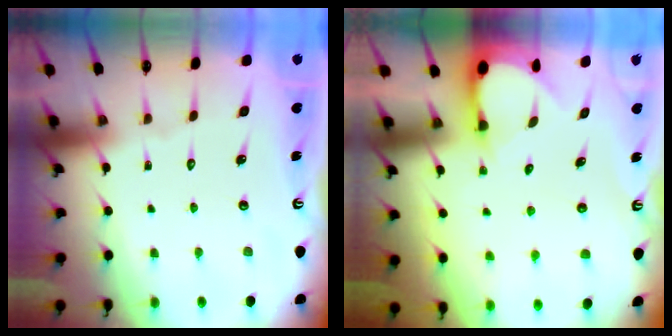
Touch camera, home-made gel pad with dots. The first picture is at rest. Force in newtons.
{"total": 2.8, "press": 2.8, "slide": 0.2}